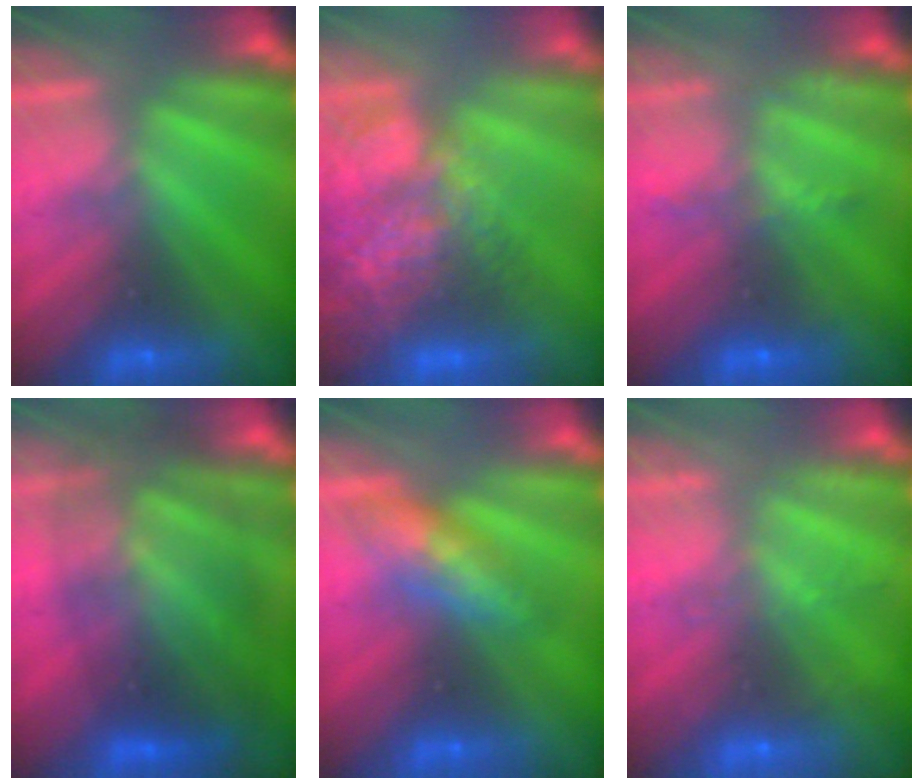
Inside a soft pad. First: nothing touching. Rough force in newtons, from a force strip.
{"total": 7.5}
{"total": 2.3}
{"total": 11.8}
{"total": 4.8}
{"total": 2.1}